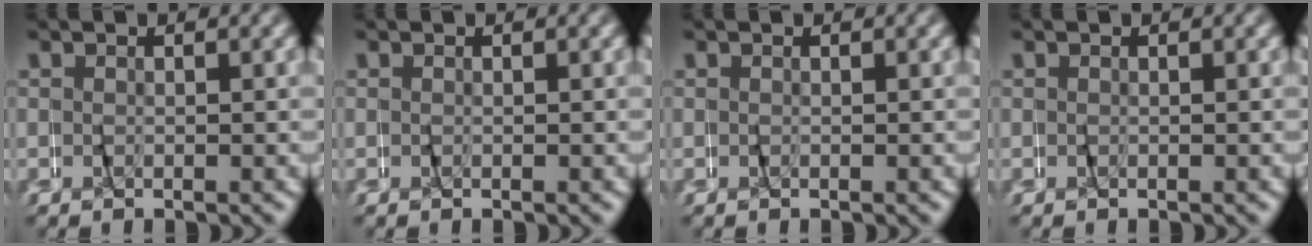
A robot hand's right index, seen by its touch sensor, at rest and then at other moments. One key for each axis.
{"total": 0.0}
{"total": 0.0}
{"total": 0.0}